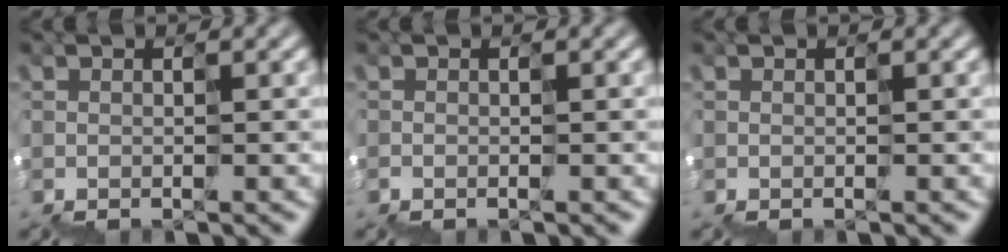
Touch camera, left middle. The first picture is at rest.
{"total": 0.5, "force": [-0.3, -0.2, -0.4], "torque": [0.007, 0.001, -0.007]}
{"total": 0.0}